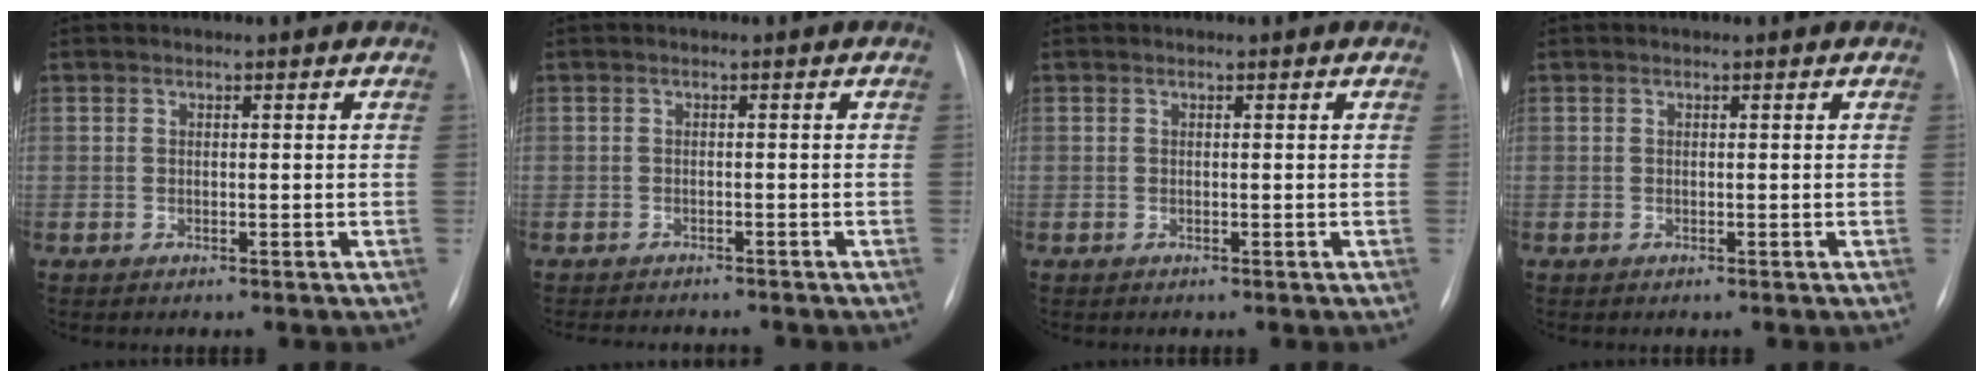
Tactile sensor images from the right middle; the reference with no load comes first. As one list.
[{"total": 6.4, "force": [-5.8, 1.6, 2.1], "torque": [-0.024, -0.001, -0.076]}, {"total": 0.0}, {"total": 0.0}]